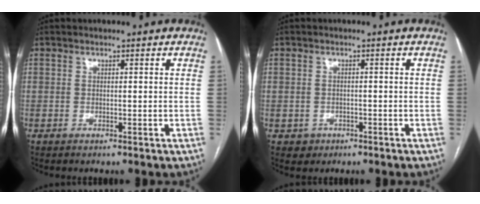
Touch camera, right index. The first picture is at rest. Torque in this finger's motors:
{"motor_torque": [-0.44, 0.14, -1.05, -0.19]}